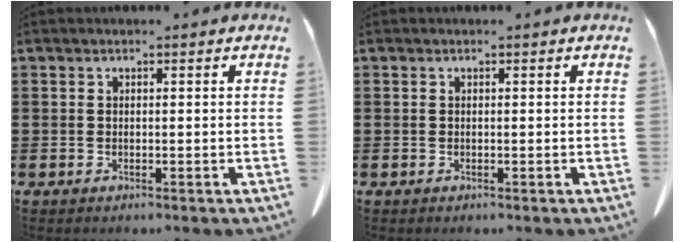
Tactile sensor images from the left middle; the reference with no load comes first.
{"total": 0.0}